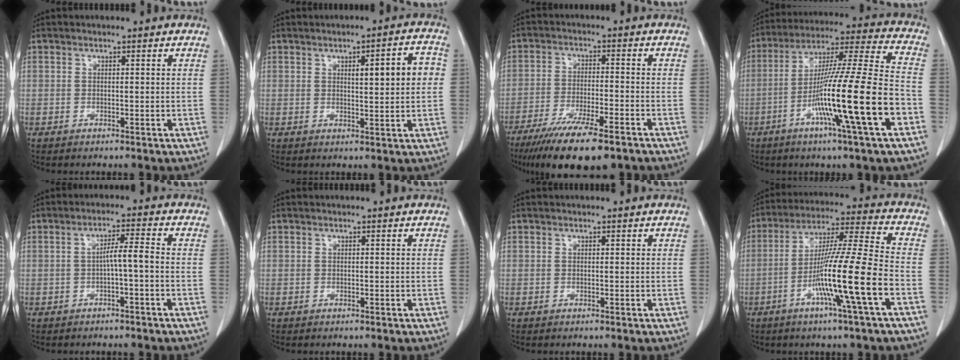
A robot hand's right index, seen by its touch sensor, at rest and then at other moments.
{"total": 6.7, "force": [1.2, 1.2, 6.5], "torque": [-0.090, 0.015, 0.018]}
{"total": 14.2, "force": [-10.4, 2.5, 9.4], "torque": [-0.152, -0.032, -0.166]}
{"total": 20.1, "force": [-7.1, -0.8, 18.8], "torque": [-0.323, -0.016, -0.130]}
{"total": 3.6, "force": [-0.8, 0.0, 3.5], "torque": [-0.057, 0.011, -0.013]}
{"total": 0.0}
{"total": 0.0}
{"total": 14.8, "force": [-5.3, -1.5, 13.8], "torque": [-0.251, -0.006, -0.100]}